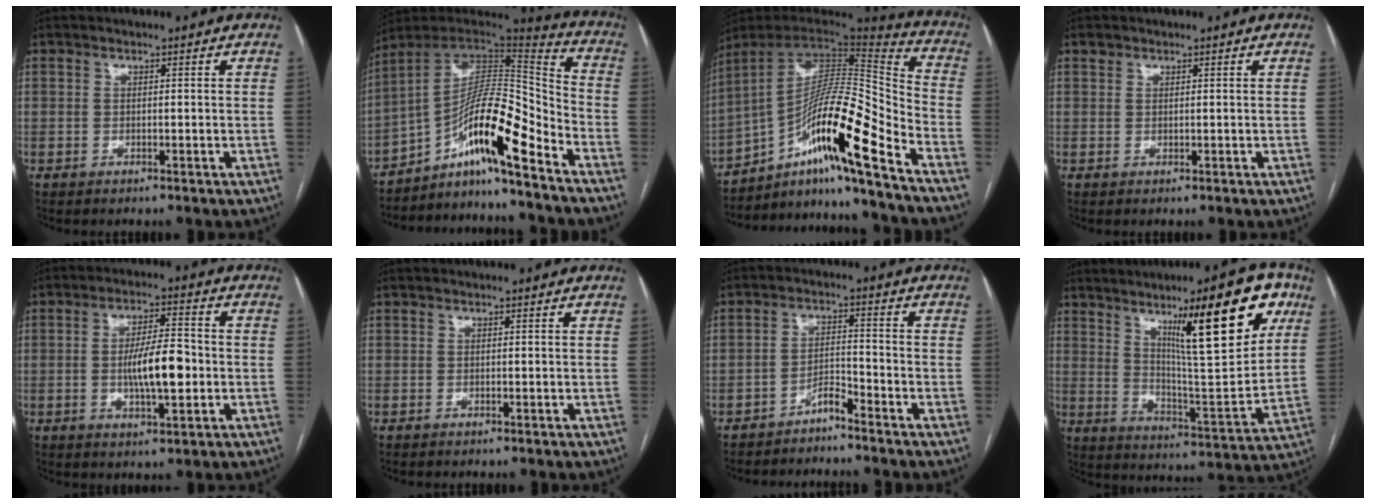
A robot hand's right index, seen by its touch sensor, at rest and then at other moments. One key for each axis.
{"total": 15.3, "fx": -9.4, "fy": 1.5, "fz": 11.9, "tx": -0.198, "ty": 0.027, "tz": -0.155}
{"total": 20.0, "fx": -11.6, "fy": 0.4, "fz": 16.3, "tx": -0.262, "ty": 0.009, "tz": -0.200}
{"total": 0.9, "fx": 0.6, "fy": 0.6, "fz": 0.1, "tx": 0.005, "ty": 0.004, "tz": 0.009}
{"total": 8.8, "fx": -1.2, "fy": 2.2, "fz": 8.5, "tx": -0.154, "ty": 0.005, "tz": -0.019}
{"total": 0.0}
{"total": 2.9, "fx": -2.7, "fy": 0.4, "fz": 1.1, "tx": -0.014, "ty": -0.002, "tz": -0.051}
{"total": 21.1, "fx": 10.6, "fy": 3.0, "fz": 18.1, "tx": -0.243, "ty": 0.001, "tz": 0.160}